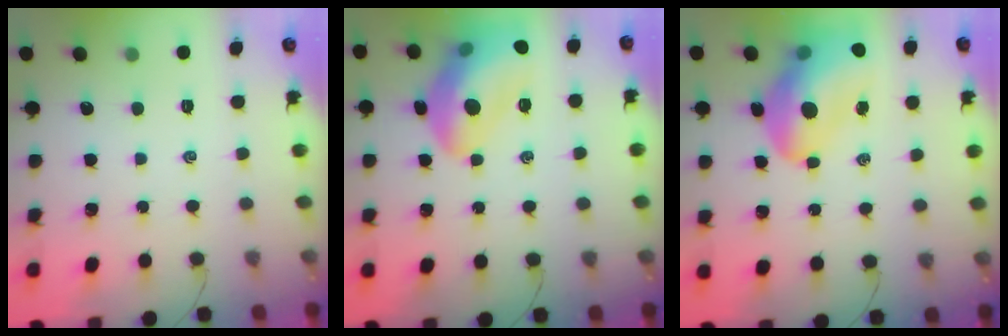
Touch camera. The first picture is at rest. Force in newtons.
{"total": 19.4, "press": 19.2, "slide": 3.1}
{"total": 17.1, "press": 16.4, "slide": 4.8}